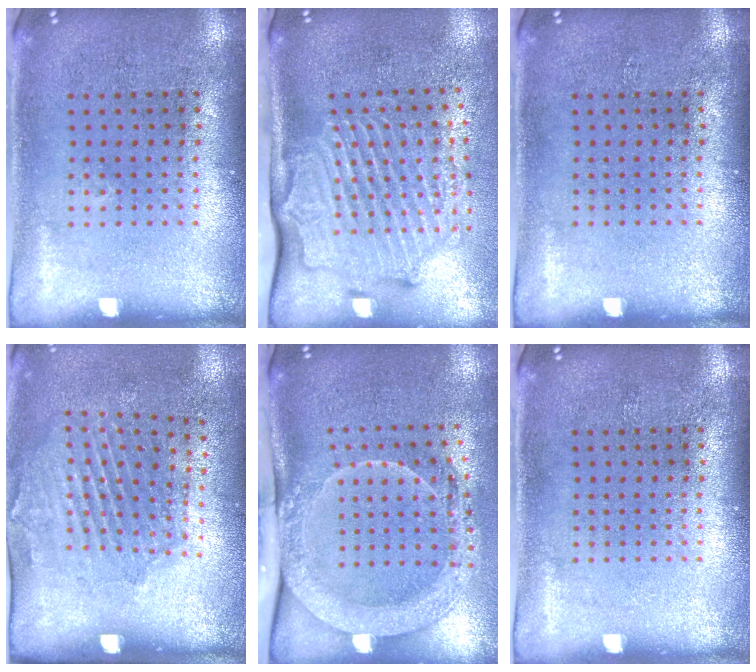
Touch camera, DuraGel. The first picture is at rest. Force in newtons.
{"total": 2.8, "press": 2.2, "slide": 1.8}
{"total": 0.0}
{"total": 1.9, "press": 1.3, "slide": 1.4}
{"total": 2.2, "press": 2.1, "slide": 0.7}
{"total": 0.0}